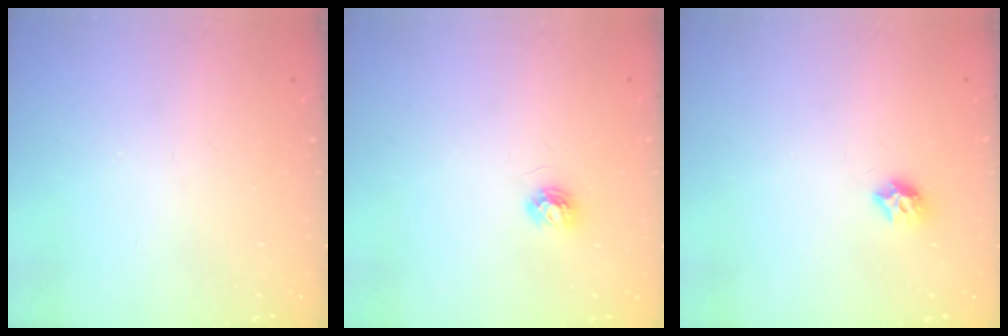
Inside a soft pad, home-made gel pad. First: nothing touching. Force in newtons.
{"total": 3.8, "press": 3.8, "slide": 0.4}
{"total": 7.5, "press": 7.4, "slide": 0.6}